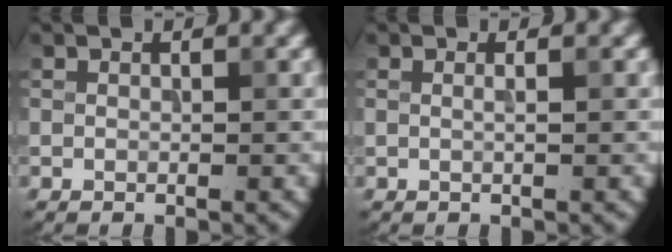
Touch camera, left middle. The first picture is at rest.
{"total": 0.8, "force": [0.1, 0.2, 0.8], "torque": [-0.012, 0.002, -0.004]}